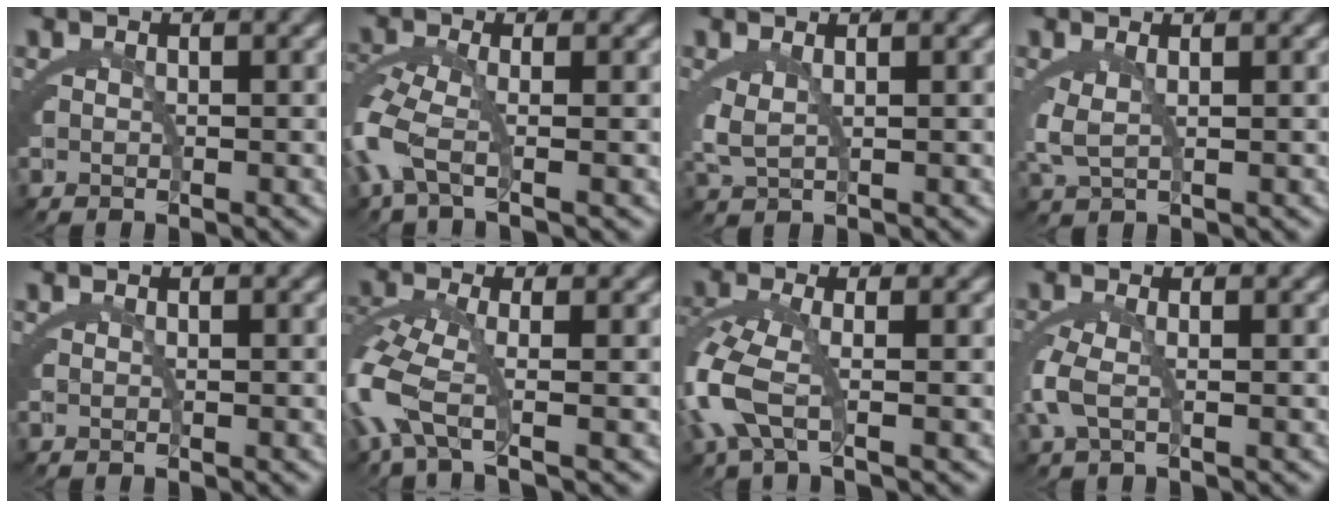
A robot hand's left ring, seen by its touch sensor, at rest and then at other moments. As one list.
[{"total": 3.4, "force": [-0.9, 0.9, 3.1], "torque": [-0.098, -0.022, -0.004]}, {"total": 2.0, "force": [0.6, 0.6, 1.8], "torque": [-0.054, -0.018, 0.027]}, {"total": 2.4, "force": [0.5, 0.8, 2.2], "torque": [-0.063, -0.017, 0.022]}, {"total": 0.0}, {"total": 3.9, "force": [-1.2, 1.1, 3.6], "torque": [-0.111, -0.027, -0.005]}, {"total": 4.5, "force": [-1.0, 1.7, 4.1], "torque": [-0.125, -0.023, -0.004]}, {"total": 3.0, "force": [0.1, 1.0, 2.8], "torque": [-0.074, -0.004, 0.005]}]